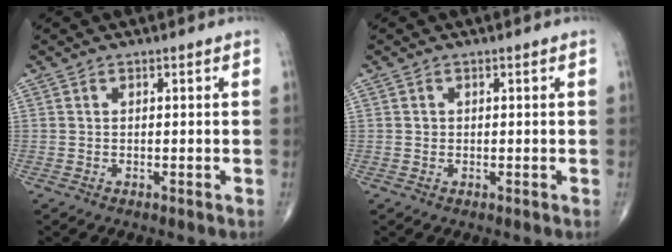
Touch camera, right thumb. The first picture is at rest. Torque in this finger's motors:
{"motor_torque": [-0.27, 0.11, 0.12, -0.12, -0.03]}